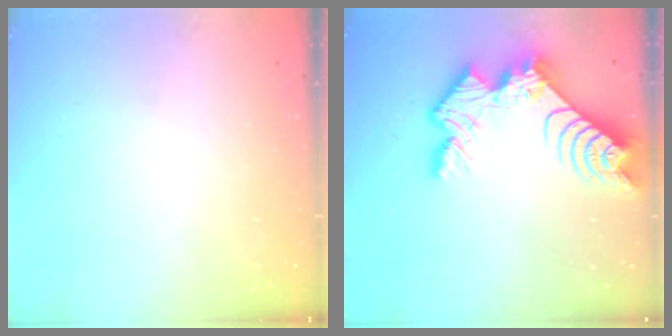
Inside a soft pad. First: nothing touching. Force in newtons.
{"total": 12.9, "press": 12.9, "slide": 1.0}